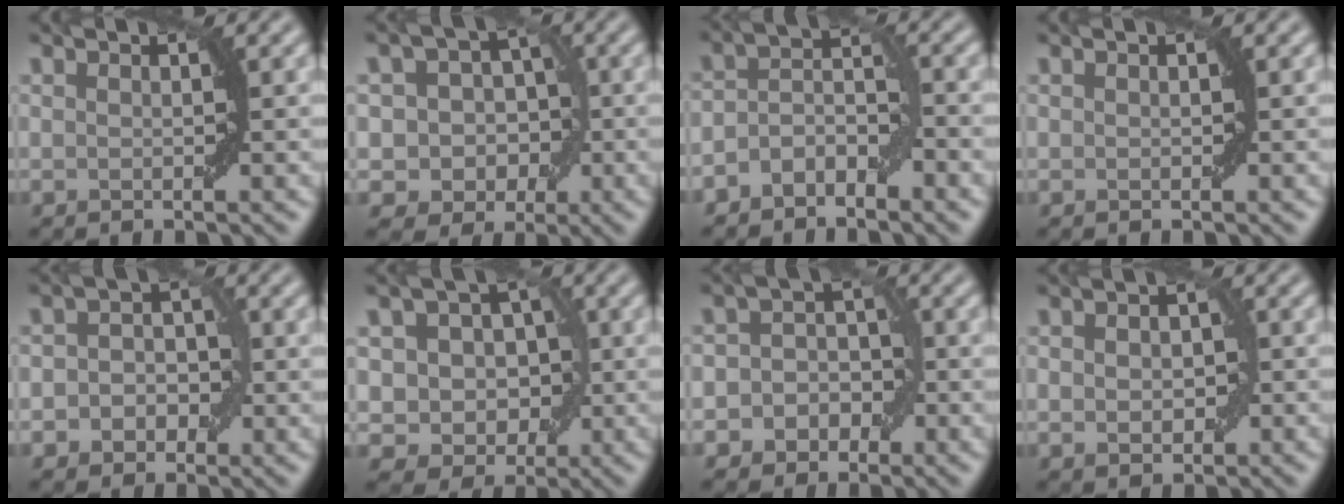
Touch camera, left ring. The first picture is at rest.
{"total": 5.4, "force": [-0.3, 4.9, 2.4], "torque": [-0.006, 0.015, -0.025]}
{"total": 3.0, "force": [-2.1, 1.5, 1.6], "torque": [-0.028, 0.013, -0.040]}
{"total": 0.0}
{"total": 3.2, "force": [-0.7, 2.6, 1.7], "torque": [-0.005, -0.001, -0.021]}
{"total": 5.6, "force": [0.7, 4.8, 2.9], "torque": [-0.024, 0.008, -0.010]}
{"total": 4.3, "force": [-1.3, 3.8, 1.7], "torque": [0.013, 0.019, -0.033]}
{"total": 2.7, "force": [-0.1, 1.9, 2.0], "torque": [-0.030, 0.002, -0.003]}